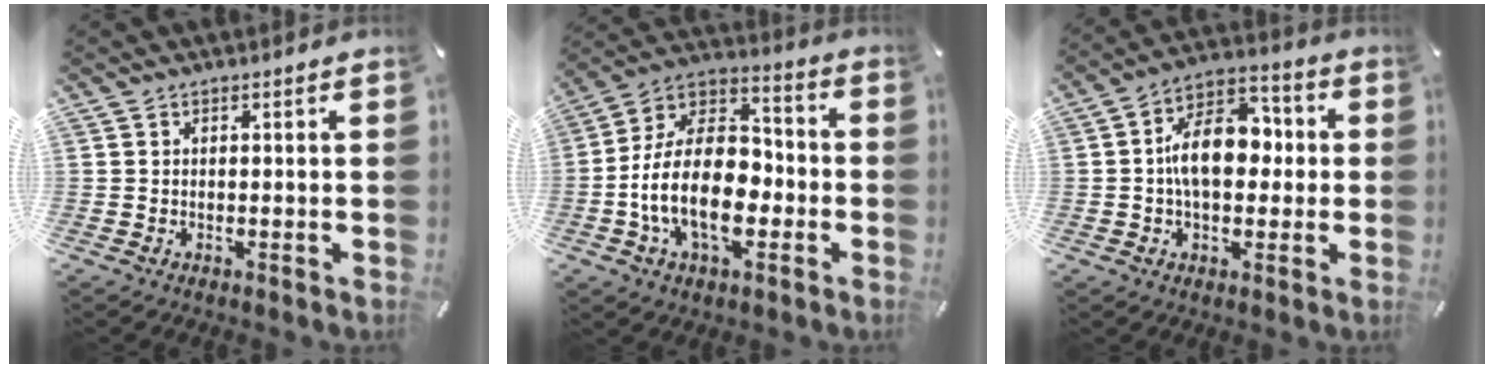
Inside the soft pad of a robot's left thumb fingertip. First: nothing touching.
{"total": 18.1, "force": [-4.9, 11.7, 13.0], "torque": [-0.258, 0.018, -0.087]}
{"total": 13.5, "force": [0.1, 8.4, 10.6], "torque": [-0.174, 0.007, 0.001]}